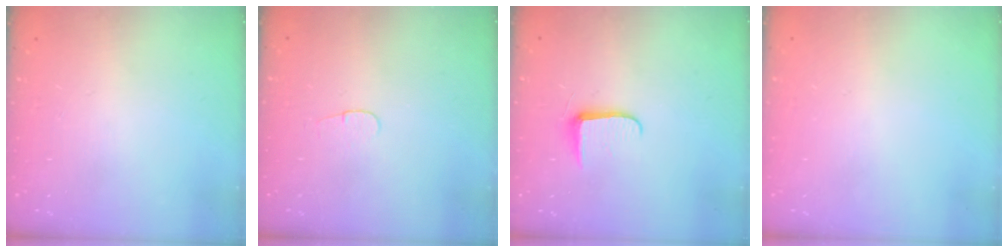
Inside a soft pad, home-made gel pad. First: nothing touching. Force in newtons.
{"total": 3.4, "press": 3.3, "slide": 0.4}
{"total": 5.9, "press": 5.8, "slide": 0.8}
{"total": 0.6, "press": 0.6, "slide": 0.2}